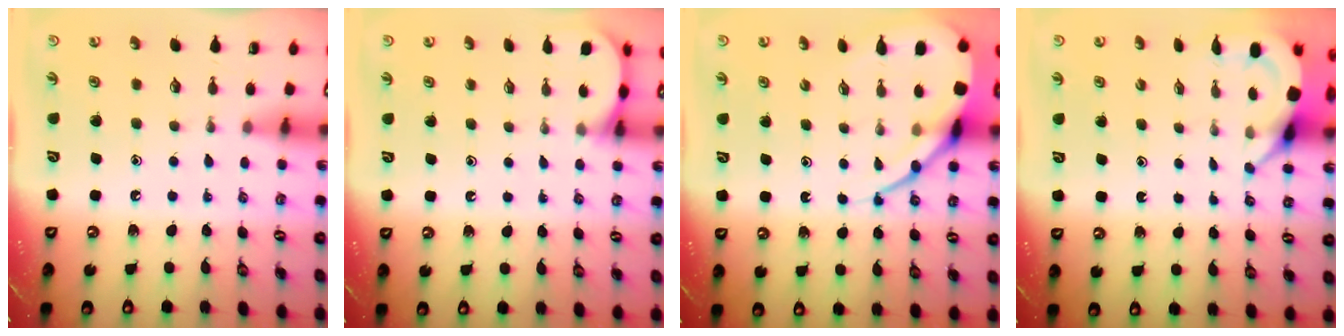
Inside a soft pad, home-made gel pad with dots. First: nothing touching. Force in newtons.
{"total": 3.6, "press": 3.6, "slide": 0.3}
{"total": 11.8, "press": 11.7, "slide": 1.1}
{"total": 3.8, "press": 3.8, "slide": 0.1}